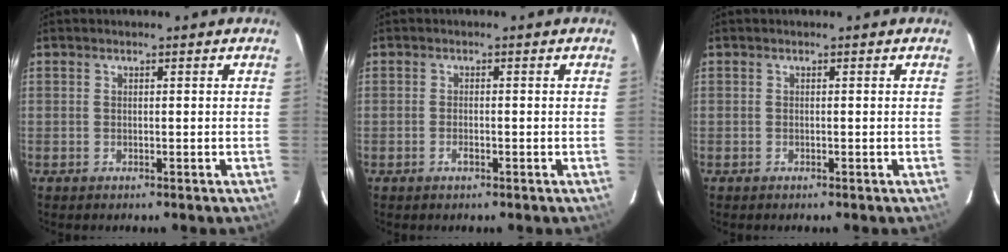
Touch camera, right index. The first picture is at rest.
{"total": 1.3, "force": [-0.7, 0.6, 0.8], "torque": [-0.018, -0.001, -0.011]}
{"total": 0.0}